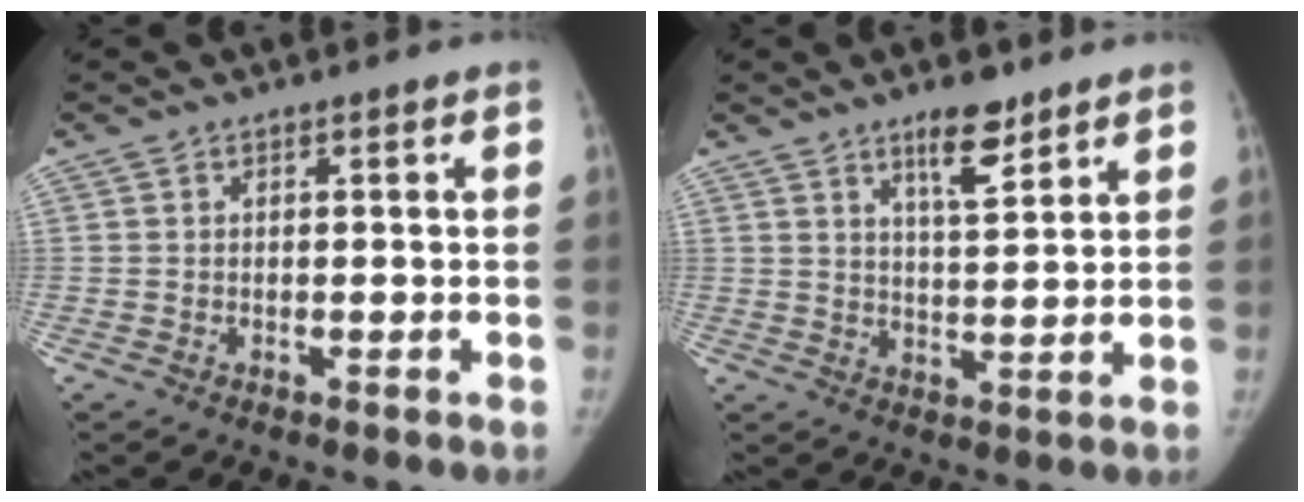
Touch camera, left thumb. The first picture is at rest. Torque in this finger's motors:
{"motor_torque": [0.34, -0.27, 1.07, -0.61, 0.21]}